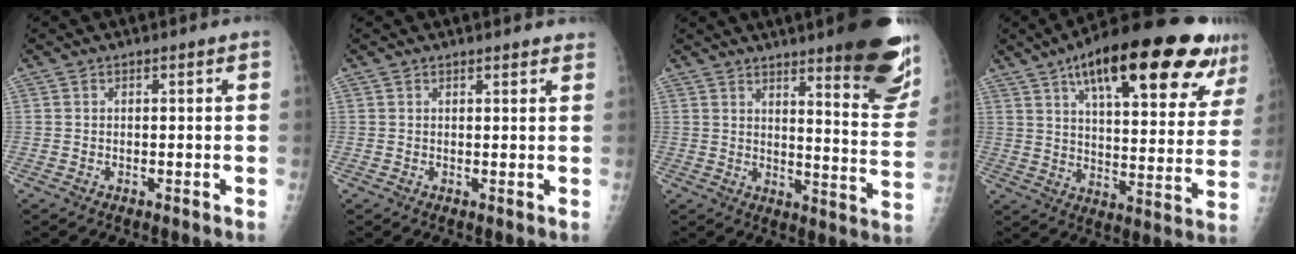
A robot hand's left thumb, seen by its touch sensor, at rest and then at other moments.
{"total": 3.9, "force": [3.6, 0.7, 1.2], "torque": [-0.001, -0.009, 0.034]}
{"total": 20.5, "force": [13.6, 3.6, 14.9], "torque": [-0.162, -0.090, 0.175]}
{"total": 29.2, "force": [17.0, 9.0, 22.0], "torque": [-0.296, -0.027, 0.247]}